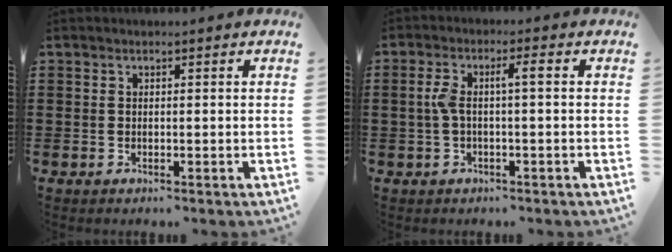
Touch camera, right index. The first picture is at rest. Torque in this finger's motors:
{"motor_torque": [0.79, -0.34, 0.19, 0.06]}